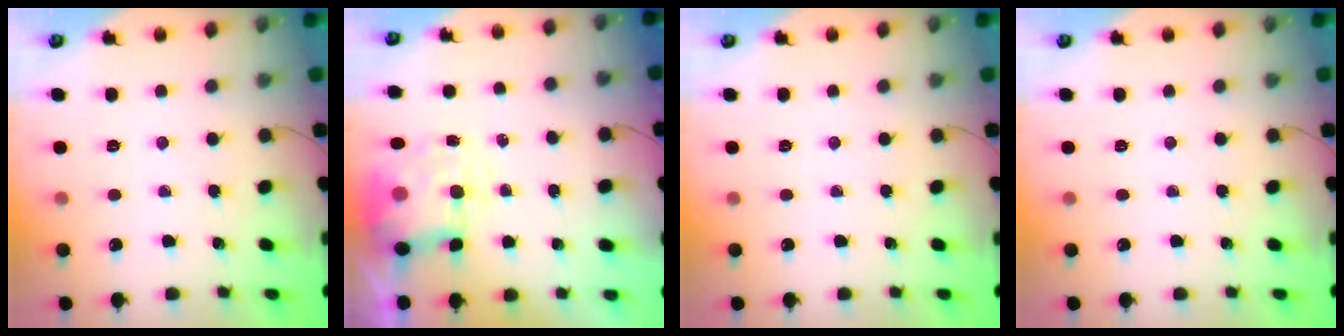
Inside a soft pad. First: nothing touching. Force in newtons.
{"total": 8.5, "press": 8.3, "slide": 1.9}
{"total": 0.0}
{"total": 0.0}